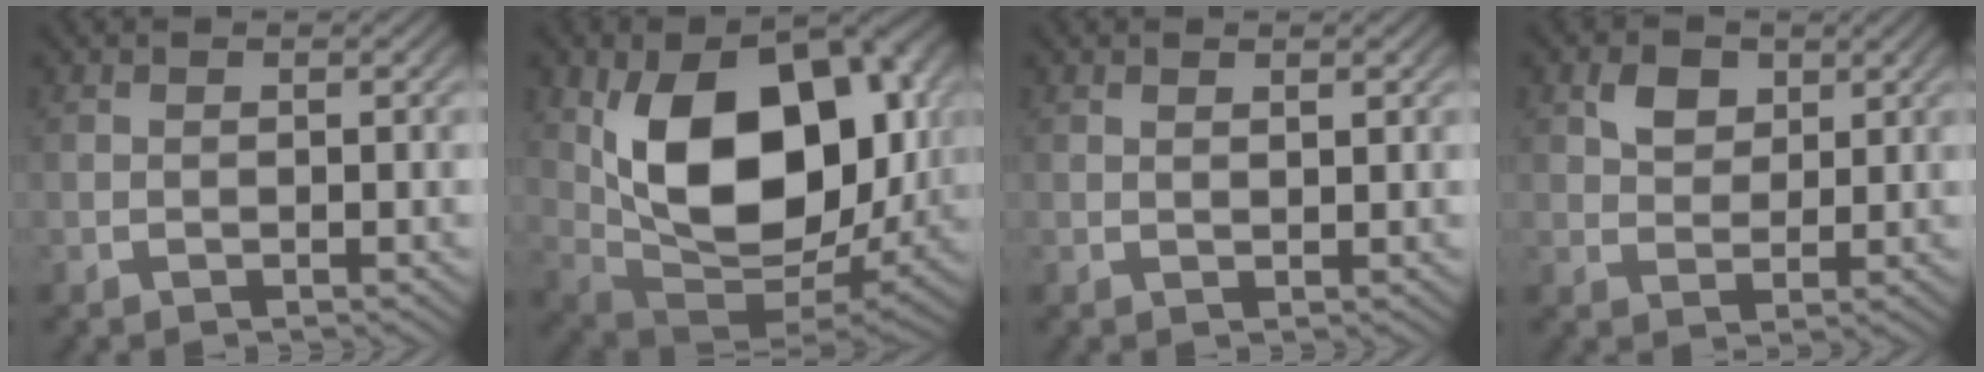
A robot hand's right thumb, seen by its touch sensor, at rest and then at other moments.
{"total": 16.2, "force": [0.2, 10.1, 12.7], "torque": [-0.247, -0.049, 0.025]}
{"total": 0.6, "force": [0.6, 0.1, 0.1], "torque": [0.002, 0.001, 0.014]}
{"total": 3.2, "force": [1.7, 2.2, 1.6], "torque": [-0.023, -0.003, 0.034]}